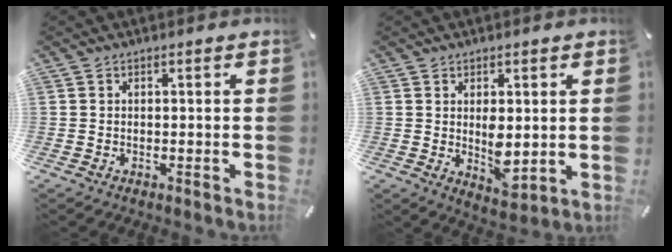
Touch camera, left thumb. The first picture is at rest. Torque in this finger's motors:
{"motor_torque": [1.10, 1.11, 0.44, -0.36, 0.28]}